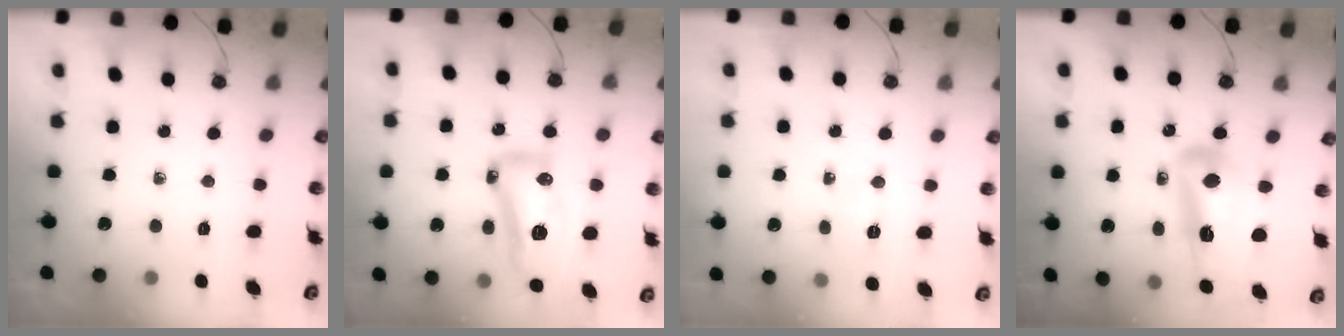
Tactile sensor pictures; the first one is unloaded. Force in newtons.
{"total": 14.6, "press": 14.5, "slide": 1.4}
{"total": 2.8, "press": 2.7, "slide": 0.8}
{"total": 14.9, "press": 14.8, "slide": 1.7}